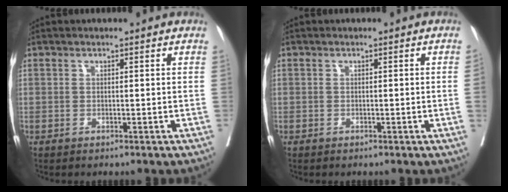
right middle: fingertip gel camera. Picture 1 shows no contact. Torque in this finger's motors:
{"motor_torque": [1.24, -0.90, 0.06, -0.21]}